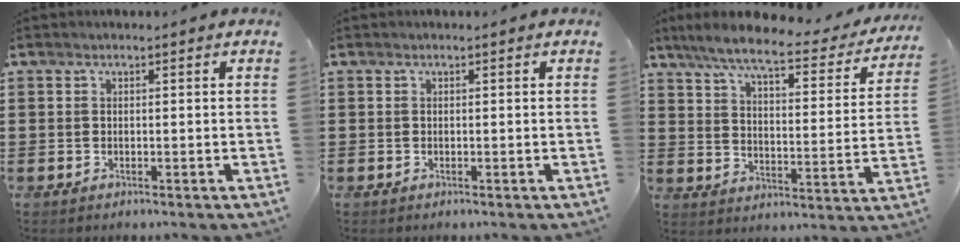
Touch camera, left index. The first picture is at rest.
{"total": 0.0}
{"total": 7.7, "force": [6.2, 0.6, 4.5], "torque": [-0.113, -0.037, 0.104]}